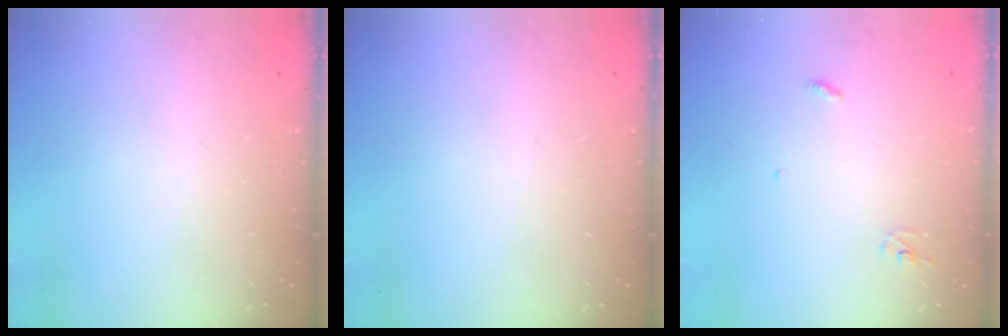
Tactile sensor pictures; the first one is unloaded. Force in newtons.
{"total": 0.0}
{"total": 2.8, "press": 2.8, "slide": 0.2}